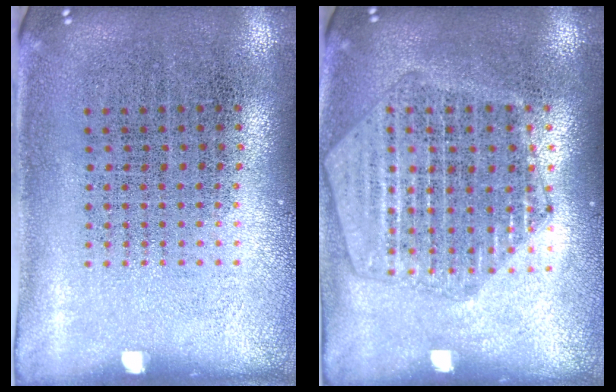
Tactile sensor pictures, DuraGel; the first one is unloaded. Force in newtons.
{"total": 1.9, "press": 1.8, "slide": 0.6}